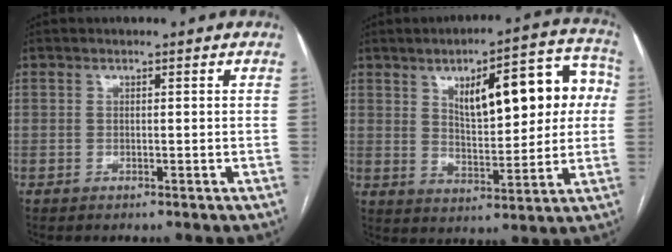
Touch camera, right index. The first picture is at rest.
{"total": 16.2, "force": [4.1, 5.8, 14.6], "torque": [-0.188, 0.035, 0.062]}